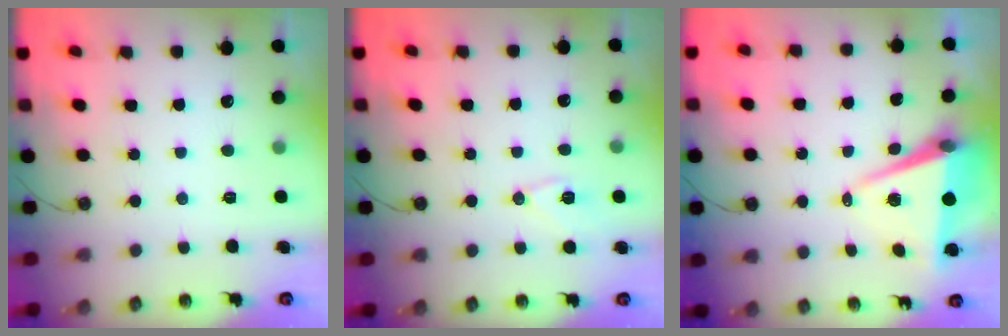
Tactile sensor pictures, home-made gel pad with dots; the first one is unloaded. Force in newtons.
{"total": 8.5, "press": 8.5, "slide": 0.5}
{"total": 7.9, "press": 6.7, "slide": 4.2}